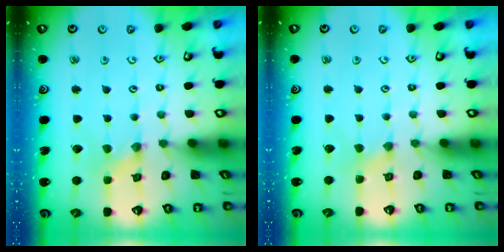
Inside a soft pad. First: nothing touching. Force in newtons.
{"total": 1.4, "press": 1.4, "slide": 0.3}